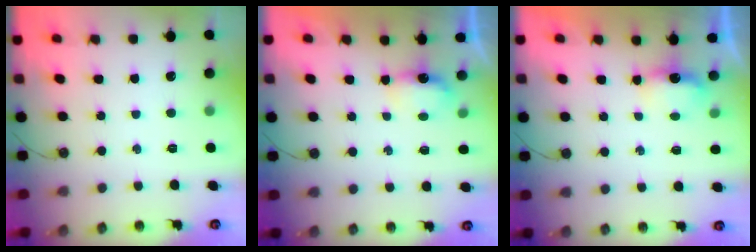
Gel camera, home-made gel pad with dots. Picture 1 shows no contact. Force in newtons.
{"total": 3.8, "press": 3.7, "slide": 0.6}
{"total": 3.5, "press": 3.3, "slide": 1.0}